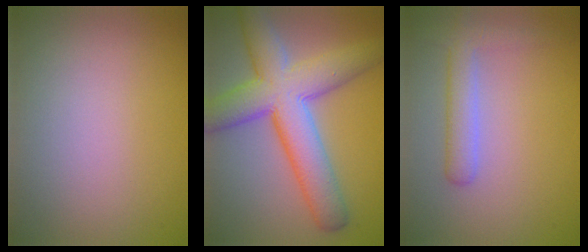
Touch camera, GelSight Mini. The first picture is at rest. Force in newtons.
{"total": 9.4, "press": 9.4, "slide": 0.2}
{"total": 2.8, "press": 2.8, "slide": 0.2}